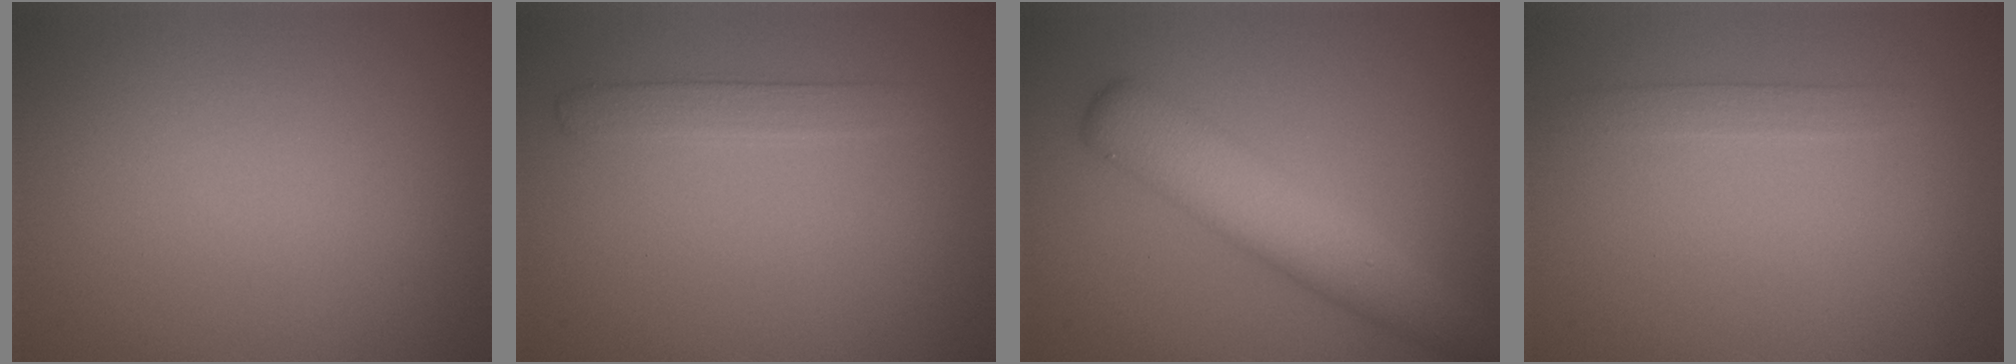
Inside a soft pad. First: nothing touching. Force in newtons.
{"total": 1.8, "press": 1.8, "slide": 0.1}
{"total": 5.2, "press": 5.2, "slide": 0.1}
{"total": 1.3, "press": 1.3, "slide": 0.1}